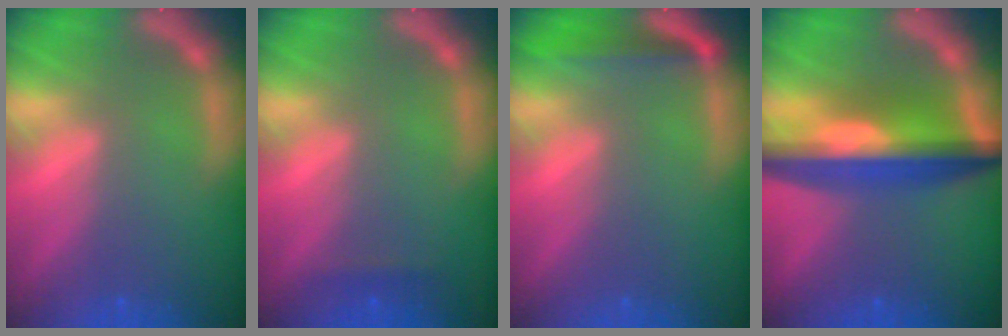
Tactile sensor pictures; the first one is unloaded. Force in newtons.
{"total": 0.9}
{"total": 3.0}
{"total": 10.0}